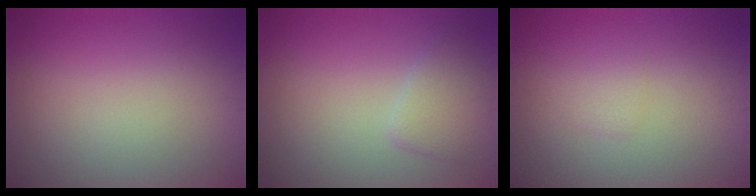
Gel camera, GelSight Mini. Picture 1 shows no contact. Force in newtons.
{"total": 2.5, "press": 2.5, "slide": 0.2}
{"total": 1.0, "press": 1.0, "slide": 0.1}